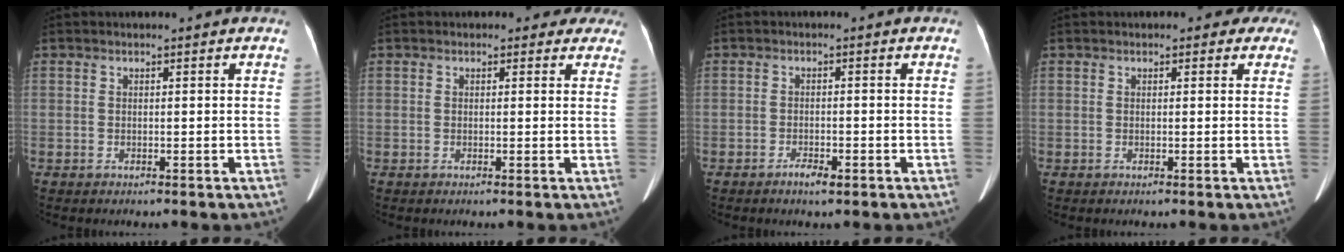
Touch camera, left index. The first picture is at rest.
{"total": 3.1, "force": [2.4, 1.9, 0.3], "torque": [0.017, -0.004, 0.008]}
{"total": 2.0, "force": [-1.3, 0.6, 1.4], "torque": [-0.025, -0.001, -0.020]}
{"total": 3.2, "force": [2.3, 2.1, 1.0], "torque": [0.009, 0.003, 0.009]}